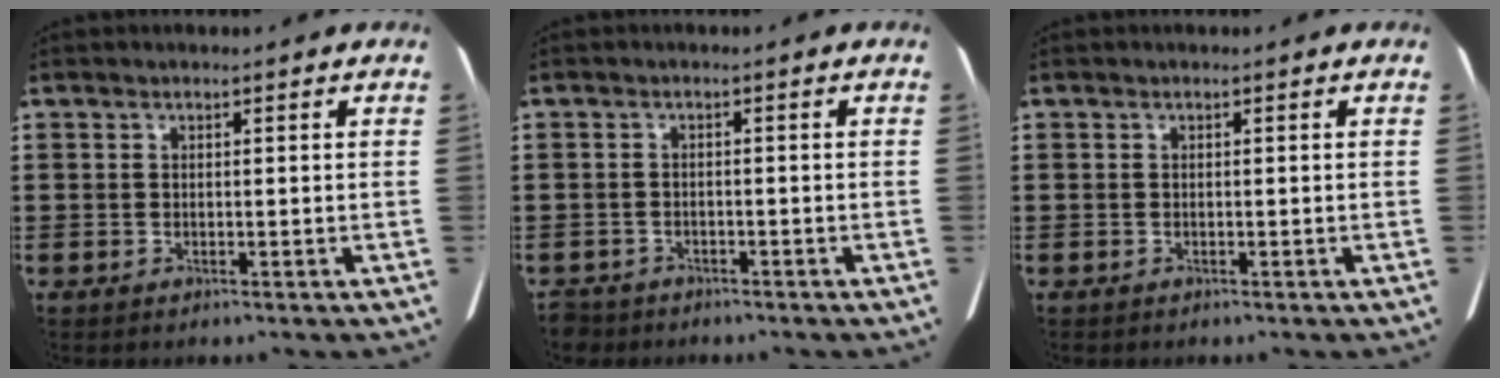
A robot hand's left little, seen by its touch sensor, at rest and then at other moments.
{"total": 1.6, "force": [-1.6, 0.3, 0.1], "torque": [-0.008, -0.001, -0.034]}
{"total": 0.0}